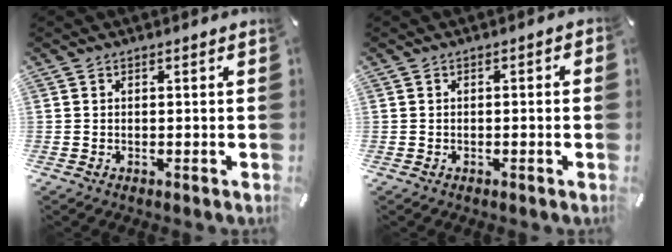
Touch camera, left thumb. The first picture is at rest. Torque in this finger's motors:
{"motor_torque": [0.27, 0.47, 0.03, 0.01, 0.06]}